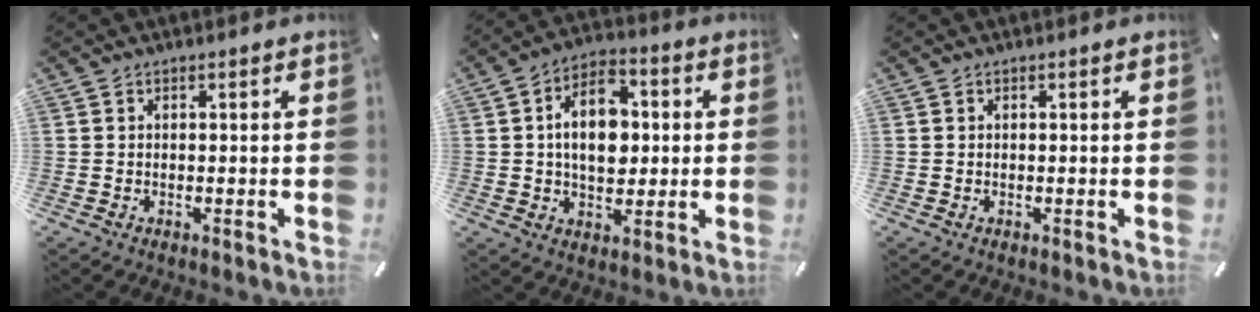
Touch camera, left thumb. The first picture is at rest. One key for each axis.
{"total": 12.4, "fx": 1.1, "fy": 8.4, "fz": 9.1, "tx": -0.163, "ty": 0.006, "tz": 0.017}
{"total": 0.0}